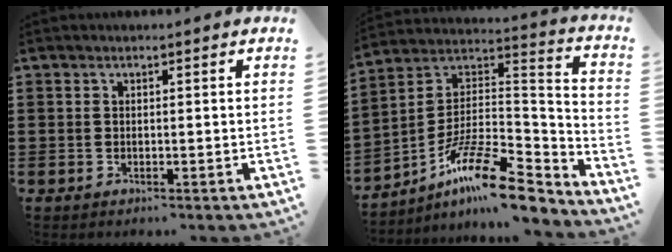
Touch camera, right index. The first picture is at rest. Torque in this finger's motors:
{"motor_torque": [0.44, 0.81, -0.49, -0.21]}